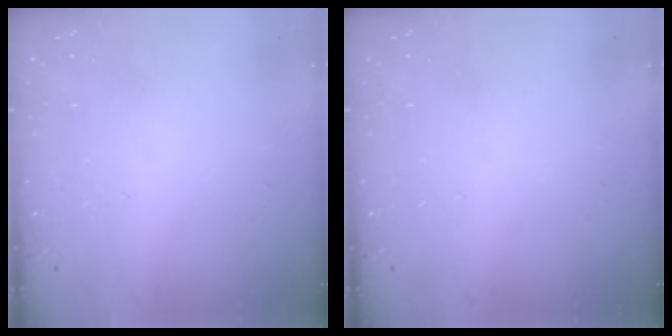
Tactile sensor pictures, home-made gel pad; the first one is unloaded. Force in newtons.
{"total": 0.0}